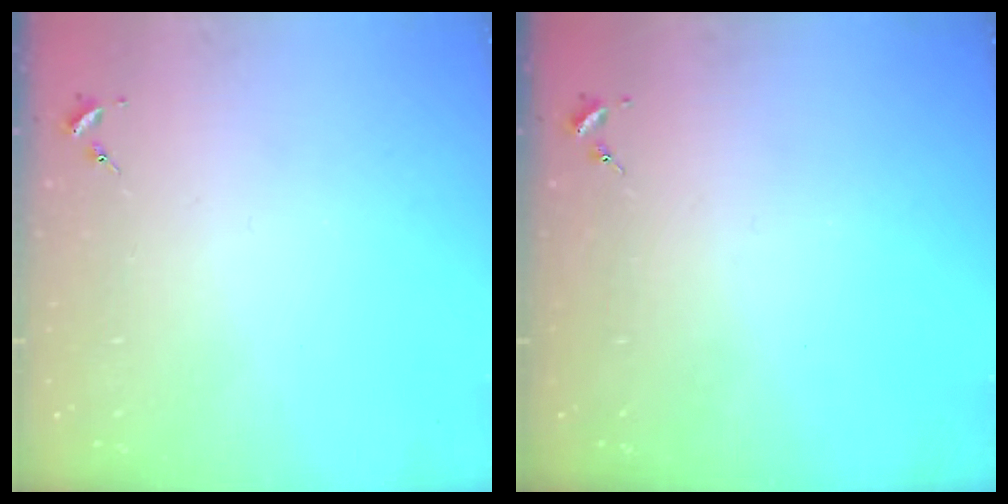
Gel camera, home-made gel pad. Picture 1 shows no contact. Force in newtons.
{"total": 0.0}